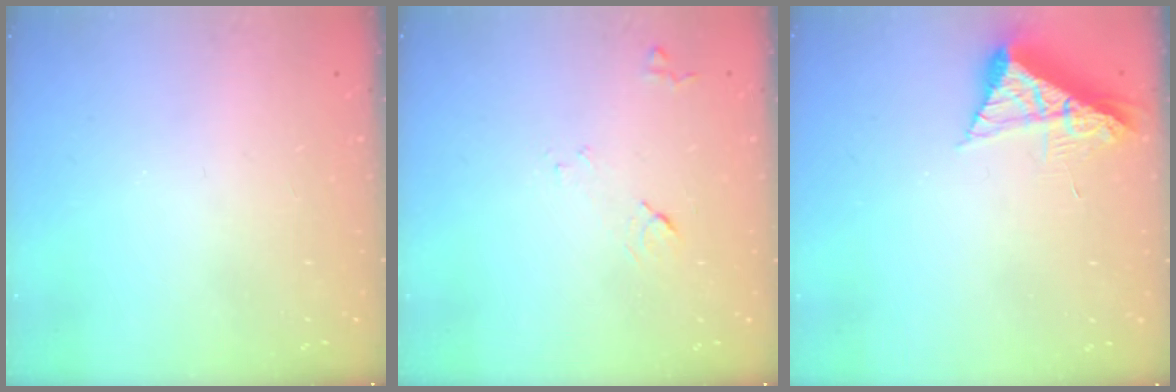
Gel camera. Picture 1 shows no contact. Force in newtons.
{"total": 8.0, "press": 7.9, "slide": 0.8}
{"total": 8.1, "press": 8.1, "slide": 0.8}